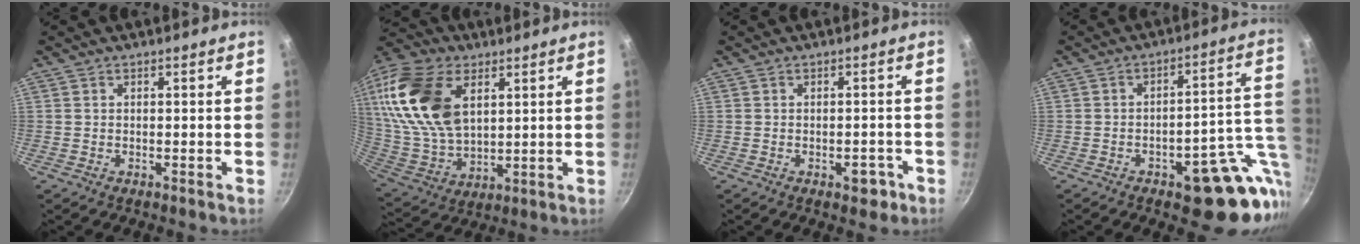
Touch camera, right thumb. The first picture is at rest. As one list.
[{"total": 23.5, "force": [8.0, 14.3, 16.8], "torque": [-0.330, -0.020, 0.156]}, {"total": 3.4, "force": [-1.7, 1.9, 2.3], "torque": [-0.010, 0.017, -0.016]}, {"total": 17.3, "force": [-5.5, 7.8, 14.5], "torque": [-0.113, 0.032, -0.064]}]